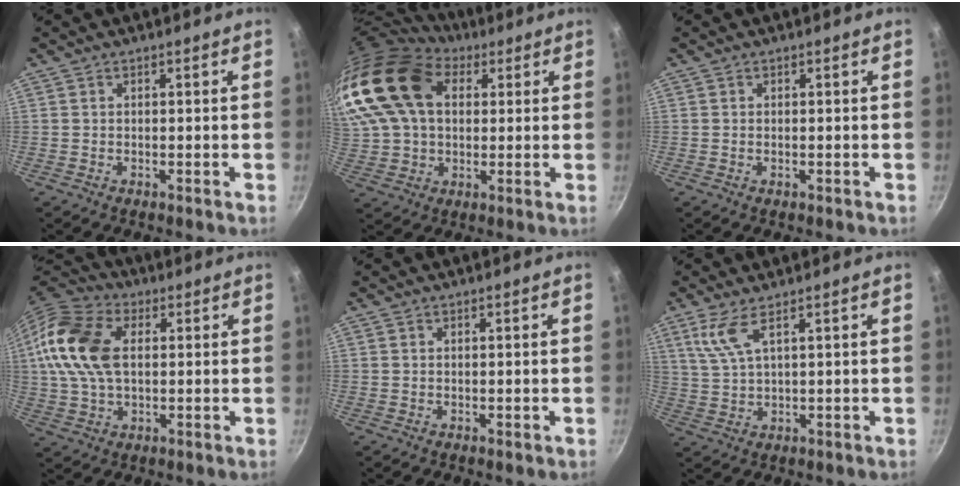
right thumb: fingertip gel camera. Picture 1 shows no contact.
{"total": 22.7, "force": [7.2, 15.6, 14.8], "torque": [-0.306, 0.017, 0.122]}
{"total": 0.5, "force": [-0.2, 0.2, 0.5], "torque": [-0.007, 0.002, -0.002]}
{"total": 16.2, "force": [2.7, 10.2, 12.3], "torque": [-0.230, 0.017, 0.037]}
{"total": 0.0}
{"total": 5.4, "force": [2.8, 1.3, 4.5], "torque": [-0.101, -0.017, 0.066]}